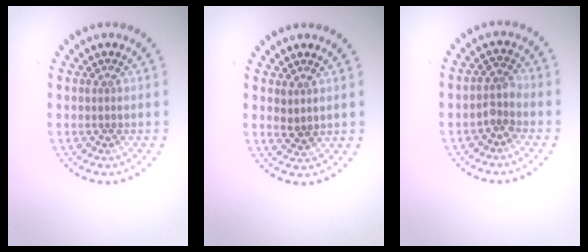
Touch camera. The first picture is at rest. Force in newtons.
{"total": 1.1, "press": 1.0, "slide": 0.5}
{"total": 1.7, "press": 1.3, "slide": 1.2}